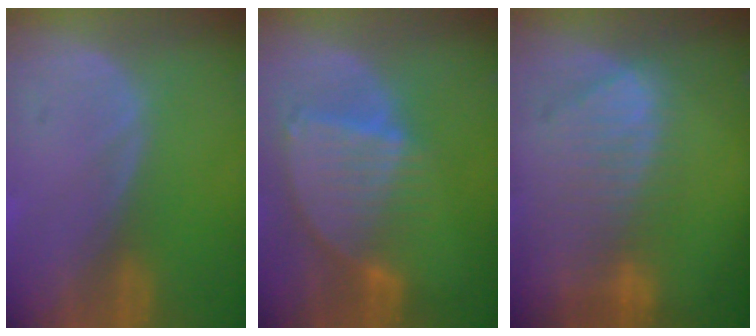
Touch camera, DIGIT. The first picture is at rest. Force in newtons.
{"total": 8.7, "press": 7.5, "slide": 4.4}
{"total": 8.1, "press": 7.6, "slide": 3.0}